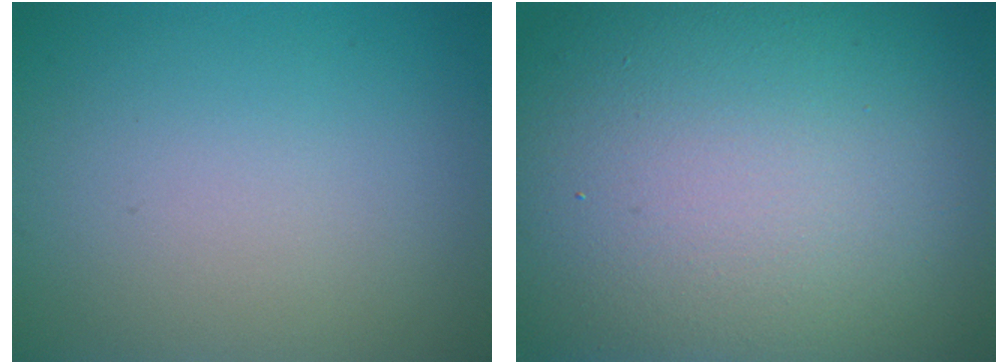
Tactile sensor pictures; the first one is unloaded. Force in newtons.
{"total": 19.9, "press": 19.9, "slide": 1.1}